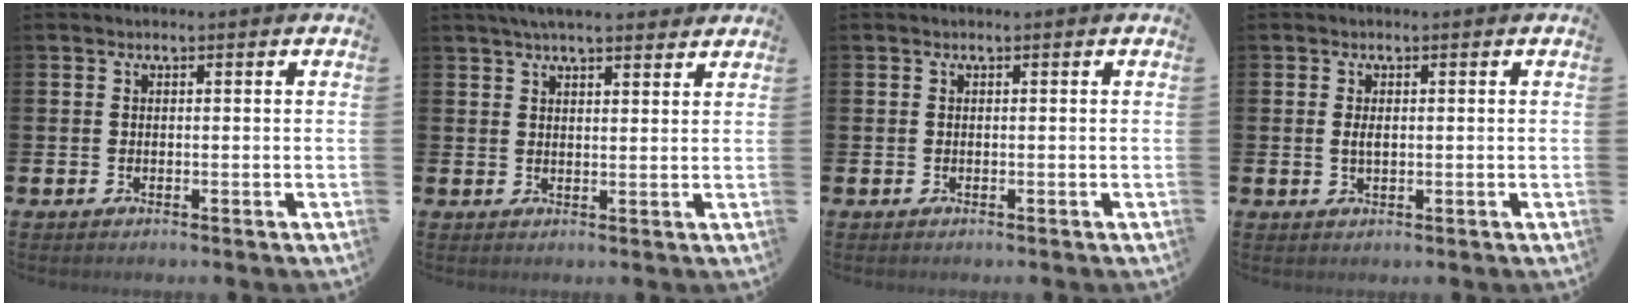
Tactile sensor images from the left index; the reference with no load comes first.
{"total": 4.2, "force": [3.8, 0.6, 1.5], "torque": [-0.032, -0.009, 0.069]}
{"total": 0.0}
{"total": 1.4, "force": [0.2, 0.6, 1.2], "torque": [-0.019, 0.002, 0.001]}